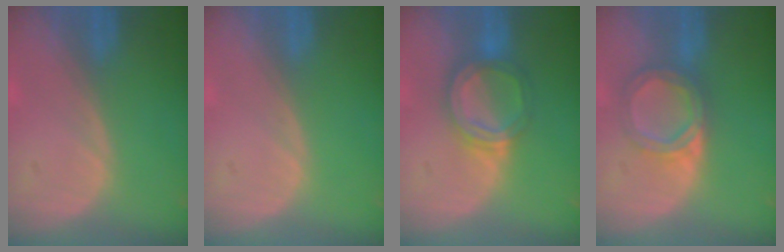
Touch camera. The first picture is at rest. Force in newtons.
{"total": 0.0}
{"total": 6.5, "press": 5.8, "slide": 3.0}
{"total": 5.6, "press": 5.3, "slide": 1.9}